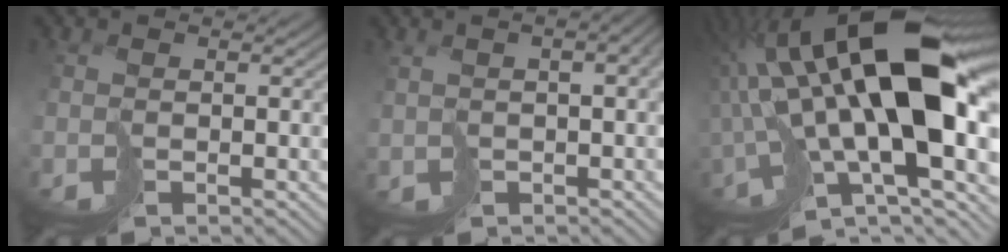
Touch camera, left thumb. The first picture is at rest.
{"total": 5.5, "force": [0.7, 2.4, 4.9], "torque": [-0.101, -0.011, 0.033]}
{"total": 20.7, "force": [2.4, 9.2, 18.4], "torque": [-0.329, 0.019, 0.045]}